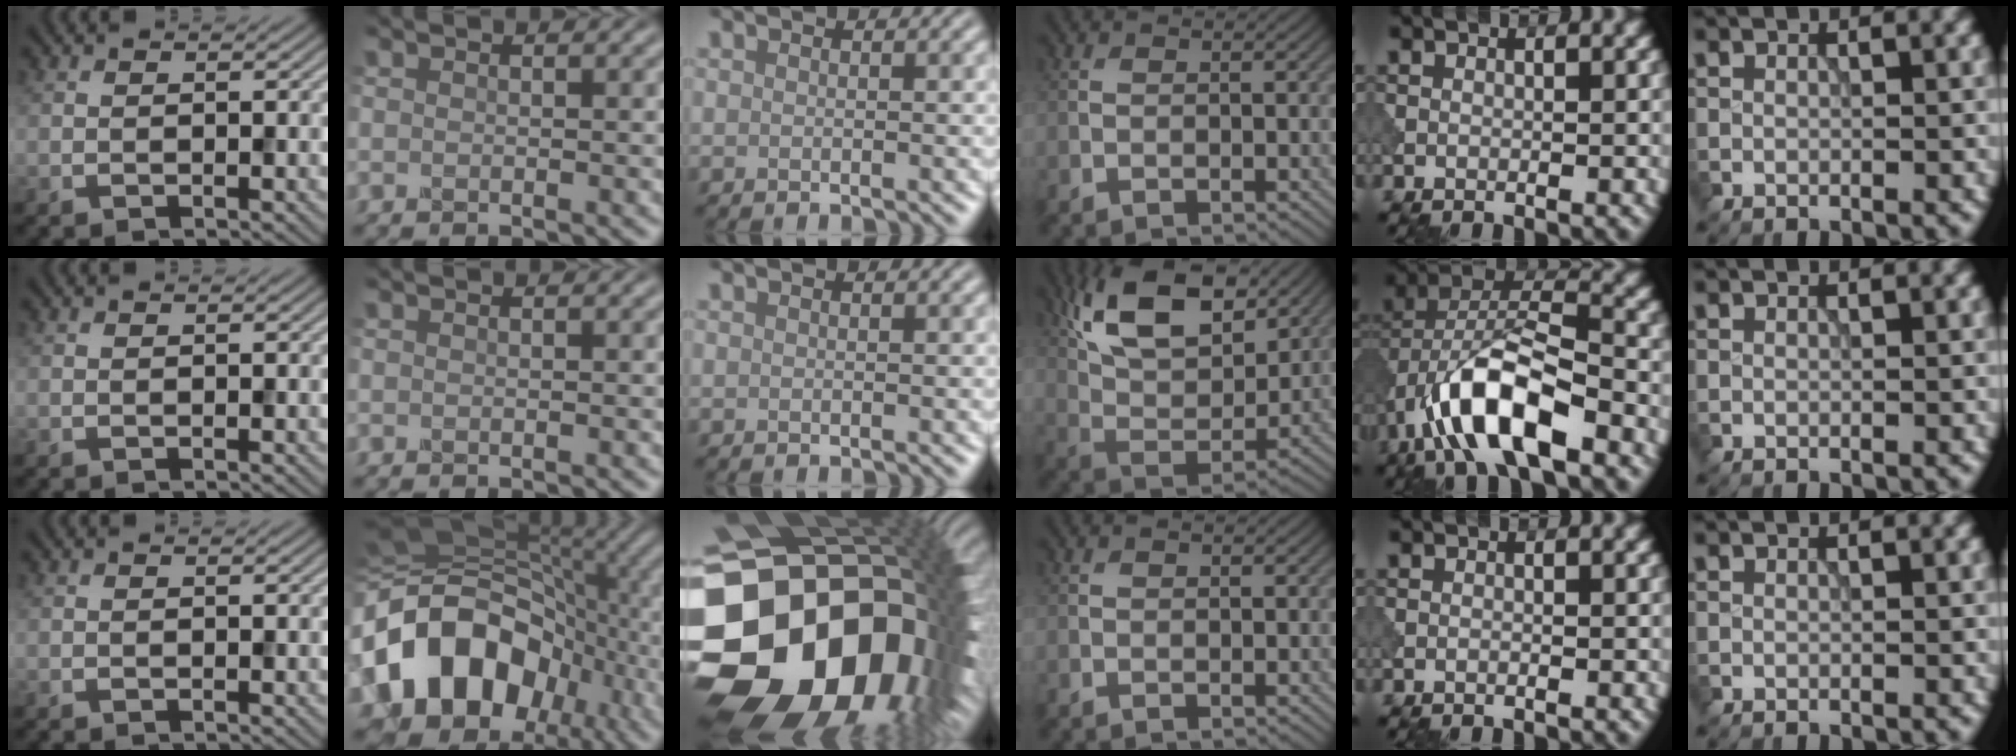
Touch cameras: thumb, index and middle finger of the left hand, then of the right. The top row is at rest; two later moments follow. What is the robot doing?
{"motion": "insert", "object": "peg toy"}